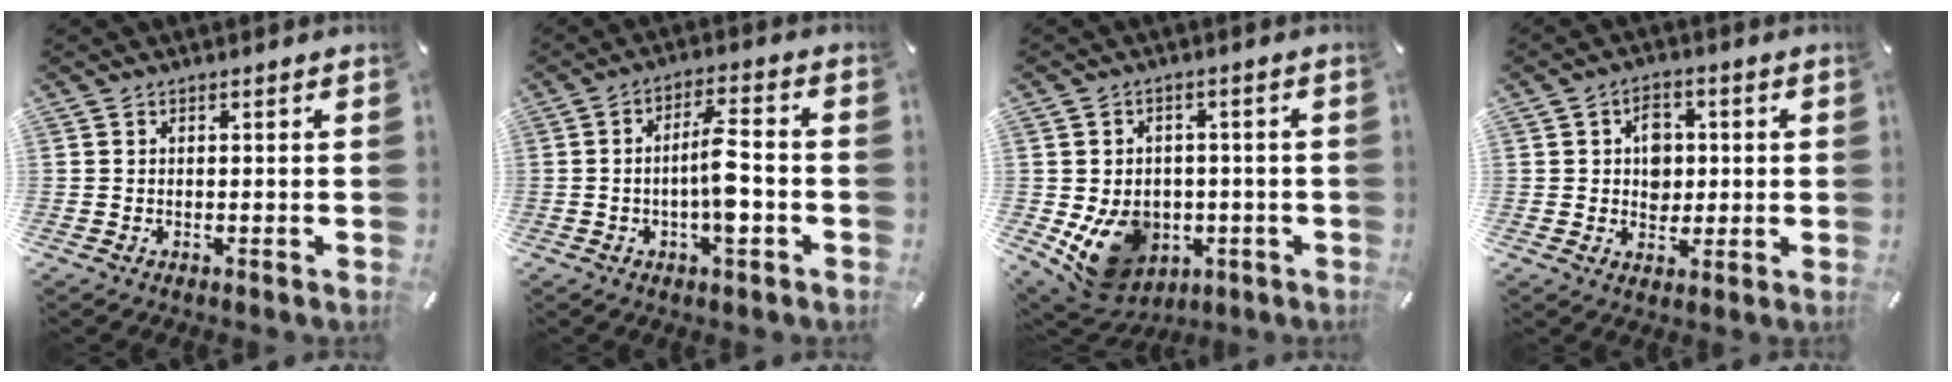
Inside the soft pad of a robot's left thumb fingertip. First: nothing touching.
{"total": 8.3, "force": [-1.7, 2.7, 7.7], "torque": [-0.141, 0.011, -0.032]}
{"total": 12.9, "force": [-3.8, 10.4, 6.8], "torque": [-0.137, 0.015, -0.063]}
{"total": 6.5, "force": [0.7, 5.4, 3.5], "torque": [-0.035, -0.002, 0.007]}